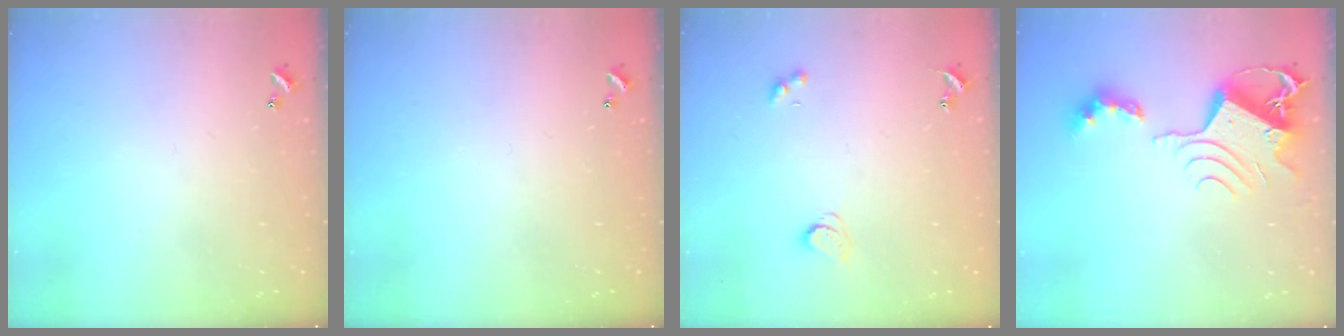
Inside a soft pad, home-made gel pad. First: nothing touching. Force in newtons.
{"total": 0.0}
{"total": 2.3, "press": 2.2, "slide": 0.7}
{"total": 11.1, "press": 11.1, "slide": 1.1}